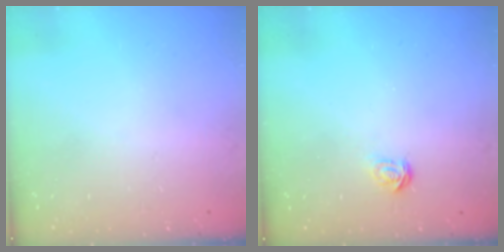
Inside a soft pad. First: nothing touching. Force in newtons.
{"total": 1.8, "press": 1.8, "slide": 0.2}